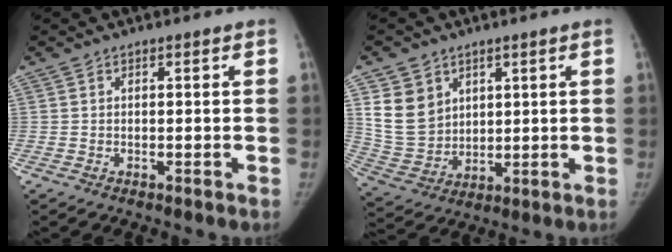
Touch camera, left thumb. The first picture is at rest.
{"total": 10.7, "force": [4.5, 8.5, 4.7], "torque": [-0.067, -0.023, 0.107]}